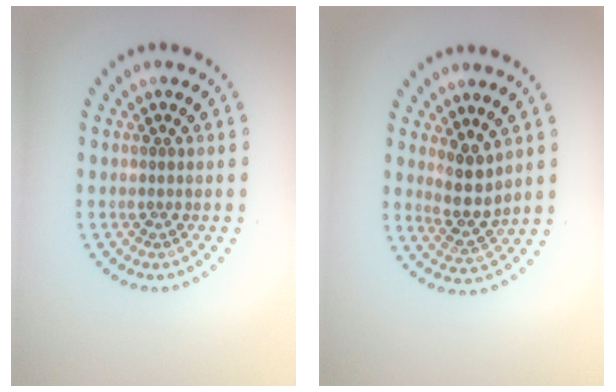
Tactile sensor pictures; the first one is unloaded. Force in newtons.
{"total": 2.9, "press": 2.4, "slide": 1.6}